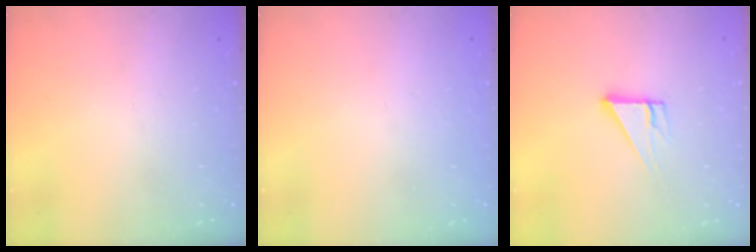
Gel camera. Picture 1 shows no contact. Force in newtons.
{"total": 1.6, "press": 1.6, "slide": 0.1}
{"total": 5.1, "press": 5.0, "slide": 0.4}